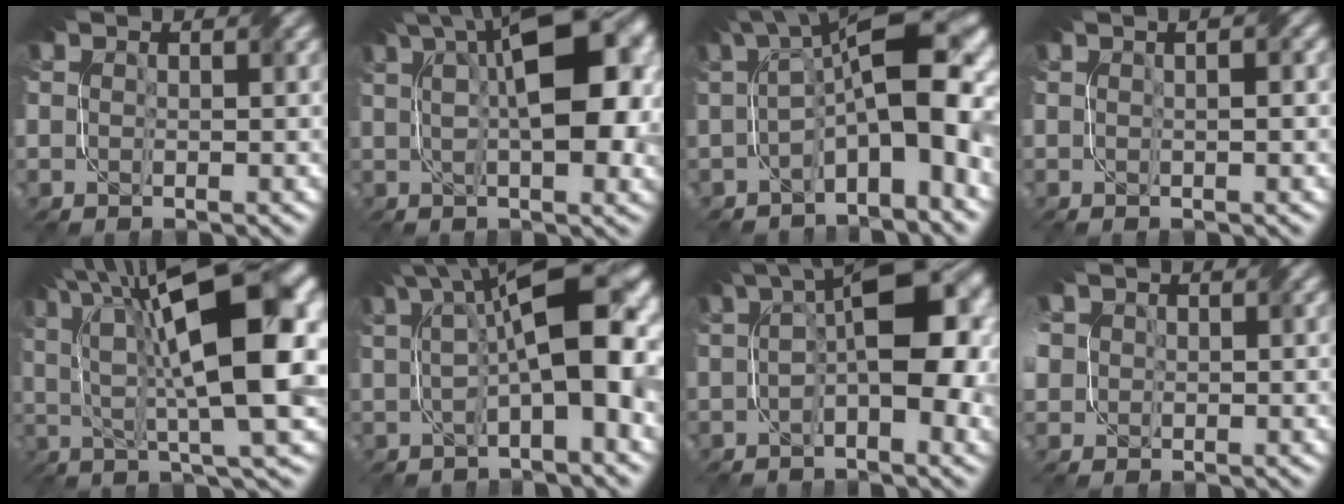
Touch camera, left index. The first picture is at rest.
{"total": 11.6, "force": [2.9, 4.6, 10.3], "torque": [-0.154, 0.012, 0.045]}
{"total": 12.7, "force": [-0.5, 5.1, 11.6], "torque": [-0.151, 0.031, -0.011]}
{"total": 3.2, "force": [0.9, 1.4, 2.8], "torque": [-0.021, 0.012, -0.009]}
{"total": 16.1, "force": [3.6, 5.0, 14.9], "torque": [-0.243, 0.014, 0.055]}
{"total": 12.1, "force": [2.1, 4.3, 11.1], "torque": [-0.159, 0.019, 0.030]}
{"total": 9.4, "force": [0.5, 3.5, 8.7], "torque": [-0.131, 0.014, 0.003]}
{"total": 2.8, "force": [0.8, 2.4, 1.1], "torque": [-0.041, 0.011, 0.014]}